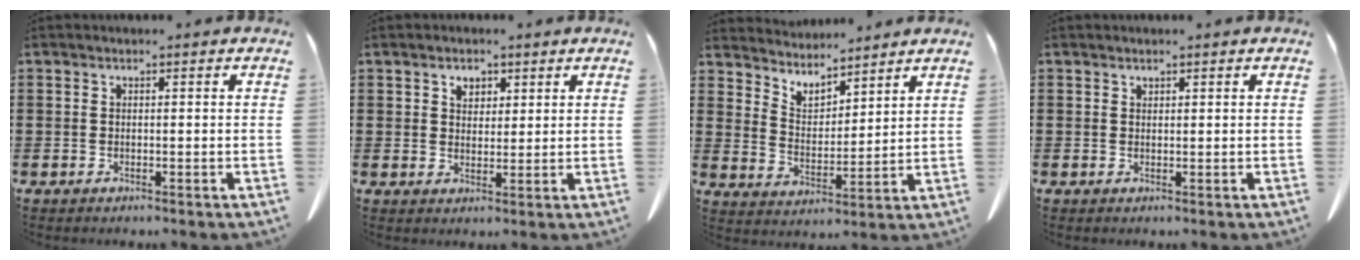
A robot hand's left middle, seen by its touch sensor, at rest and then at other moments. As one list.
[{"total": 2.5, "force": [1.7, 1.7, 0.8], "torque": [-0.013, 0.003, 0.029]}, {"total": 4.6, "force": [4.5, 1.1, -0.3], "torque": [-0.019, -0.033, 0.077]}, {"total": 0.8, "force": [0.7, 0.3, 0.0], "torque": [-0.003, -0.001, 0.016]}]